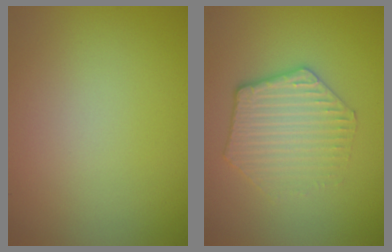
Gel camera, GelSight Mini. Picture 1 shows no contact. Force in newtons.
{"total": 3.3, "press": 3.1, "slide": 1.3}